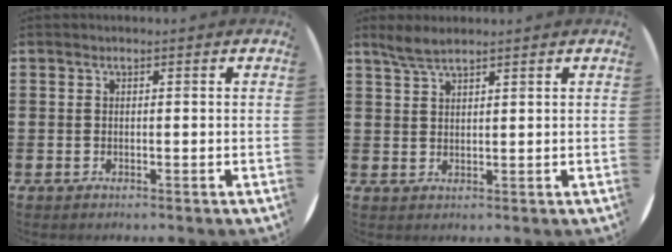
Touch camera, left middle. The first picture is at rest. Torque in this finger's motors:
{"motor_torque": [0.52, -0.51, 0.04, 0.02]}